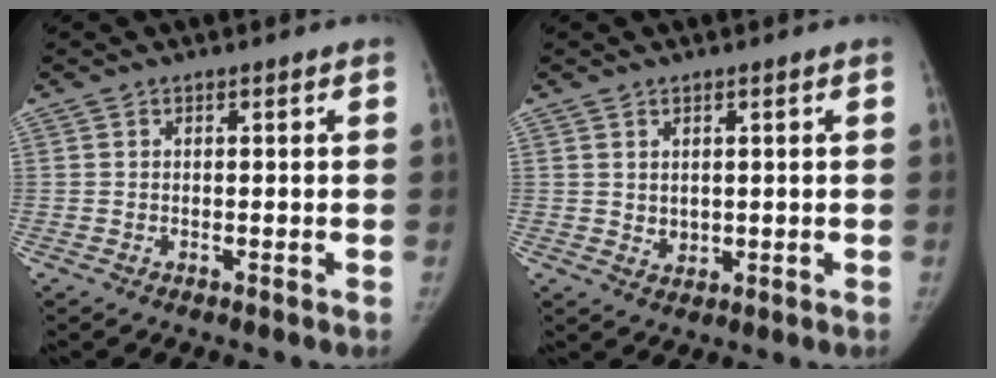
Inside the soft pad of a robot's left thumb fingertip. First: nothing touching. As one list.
[{"total": 2.3, "force": [1.0, 1.7, 1.2], "torque": [-0.014, -0.011, 0.026]}]